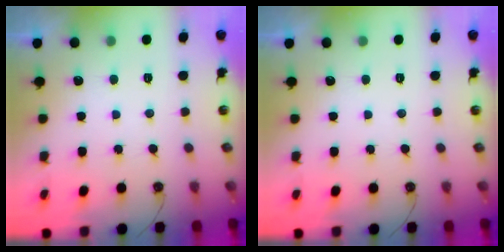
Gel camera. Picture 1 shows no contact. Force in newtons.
{"total": 0.0}